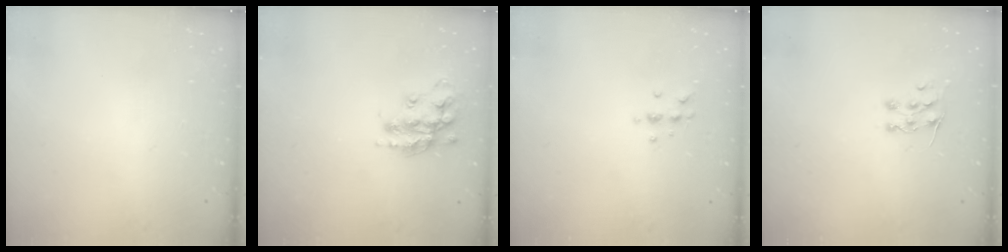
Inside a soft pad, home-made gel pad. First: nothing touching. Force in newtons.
{"total": 16.1, "press": 16.1, "slide": 1.0}
{"total": 4.0, "press": 3.8, "slide": 1.2}
{"total": 5.9, "press": 5.9, "slide": 0.5}